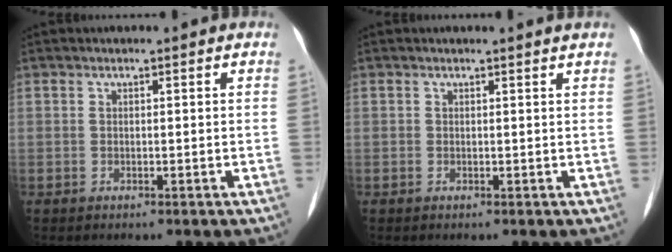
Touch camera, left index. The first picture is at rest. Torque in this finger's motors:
{"motor_torque": [-2.14, 0.00, -1.05, -0.21]}